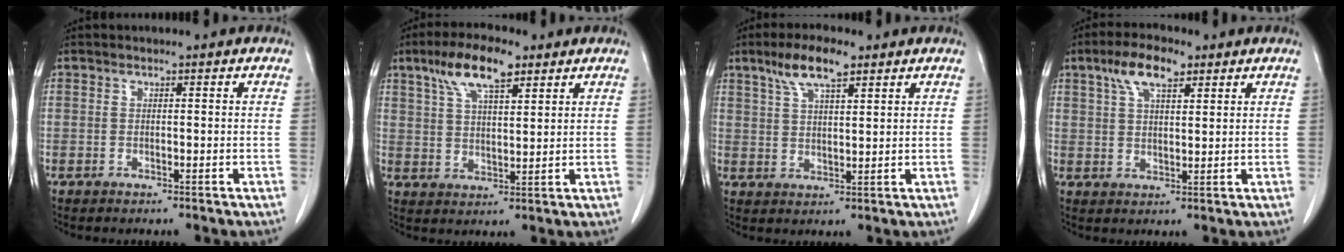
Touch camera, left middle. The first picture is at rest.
{"total": 9.0, "force": [5.5, 2.7, 6.6], "torque": [-0.130, 0.015, 0.102]}
{"total": 7.0, "force": [4.6, 1.7, 5.0], "torque": [-0.103, 0.012, 0.086]}
{"total": 6.5, "force": [3.9, 2.3, 4.7], "torque": [-0.097, 0.015, 0.070]}